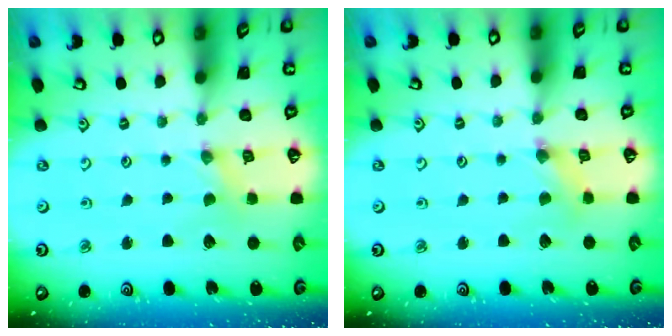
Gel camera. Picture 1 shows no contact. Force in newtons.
{"total": 1.4, "press": 1.3, "slide": 0.3}